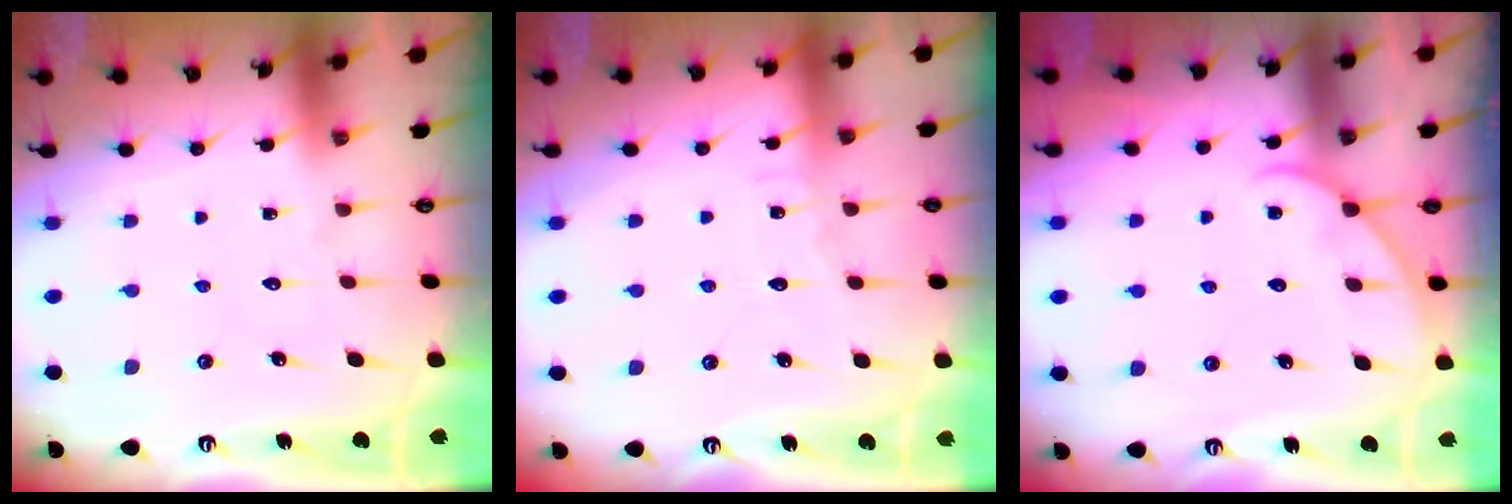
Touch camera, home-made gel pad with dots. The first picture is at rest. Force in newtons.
{"total": 5.5, "press": 5.5, "slide": 0.4}
{"total": 3.4, "press": 3.3, "slide": 0.4}